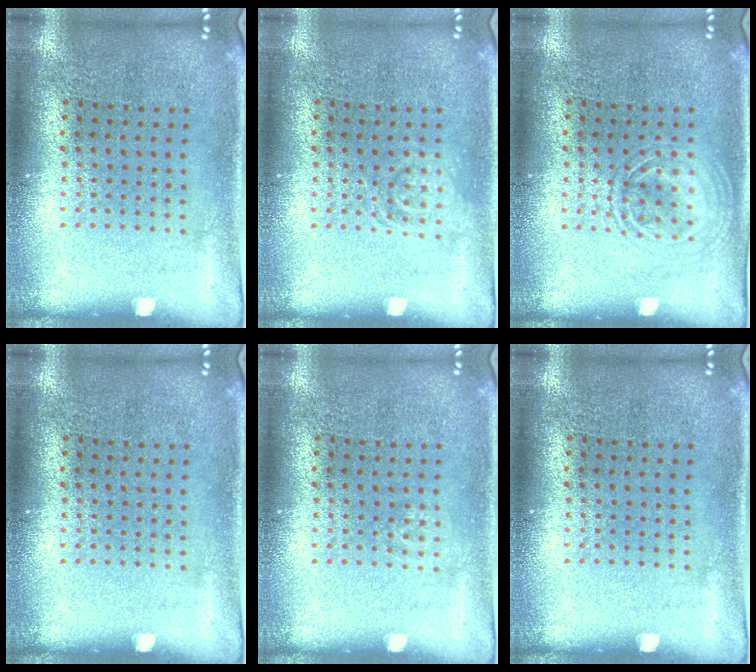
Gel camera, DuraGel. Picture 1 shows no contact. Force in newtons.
{"total": 1.4, "press": 1.4, "slide": 0.2}
{"total": 1.2, "press": 1.2, "slide": 0.1}
{"total": 0.0}
{"total": 0.7, "press": 0.7, "slide": 0.1}
{"total": 0.0}